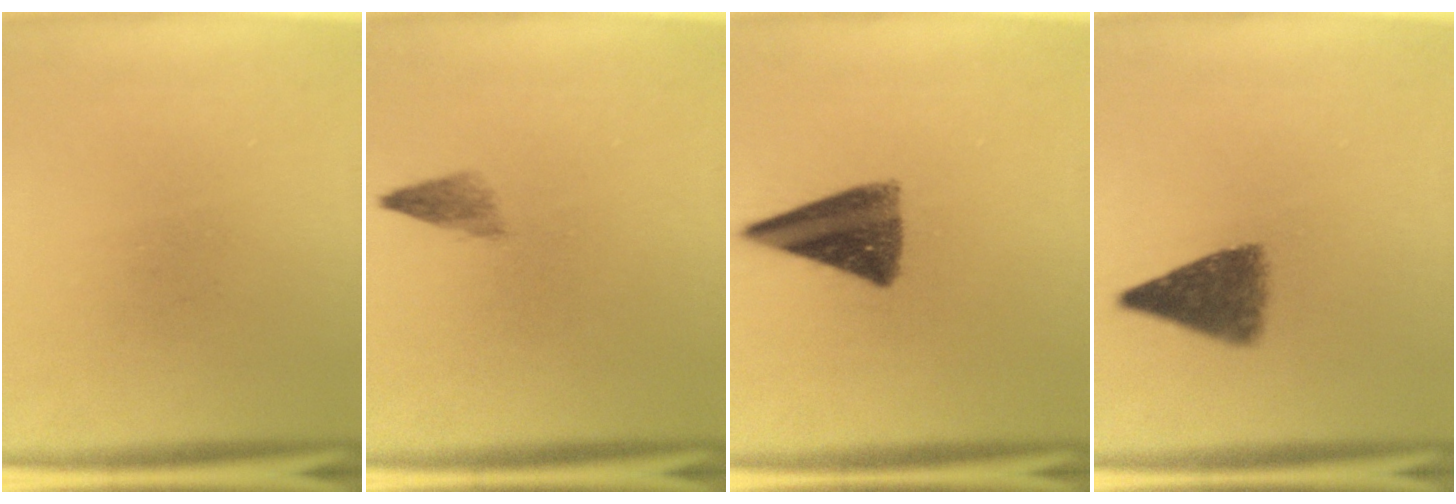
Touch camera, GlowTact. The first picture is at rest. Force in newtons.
{"total": 1.9}
{"total": 10.6}
{"total": 6.4}